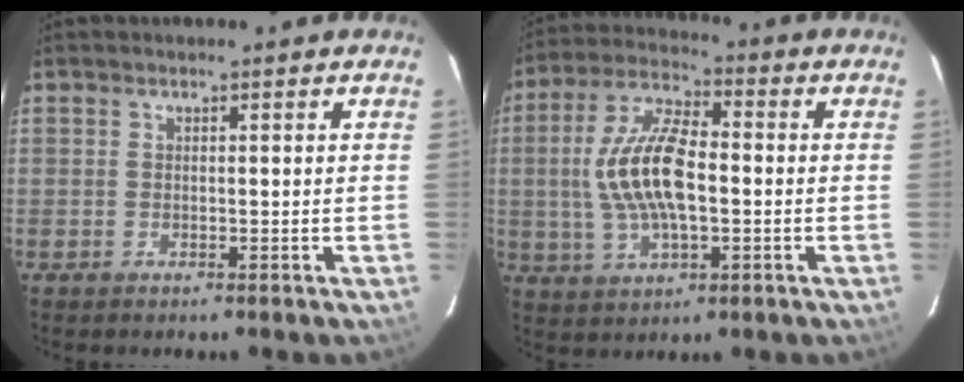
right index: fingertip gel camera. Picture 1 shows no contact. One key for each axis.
{"total": 13.6, "fx": -0.6, "fy": 5.9, "fz": 12.3, "tx": -0.252, "ty": 0.011, "tz": -0.011}